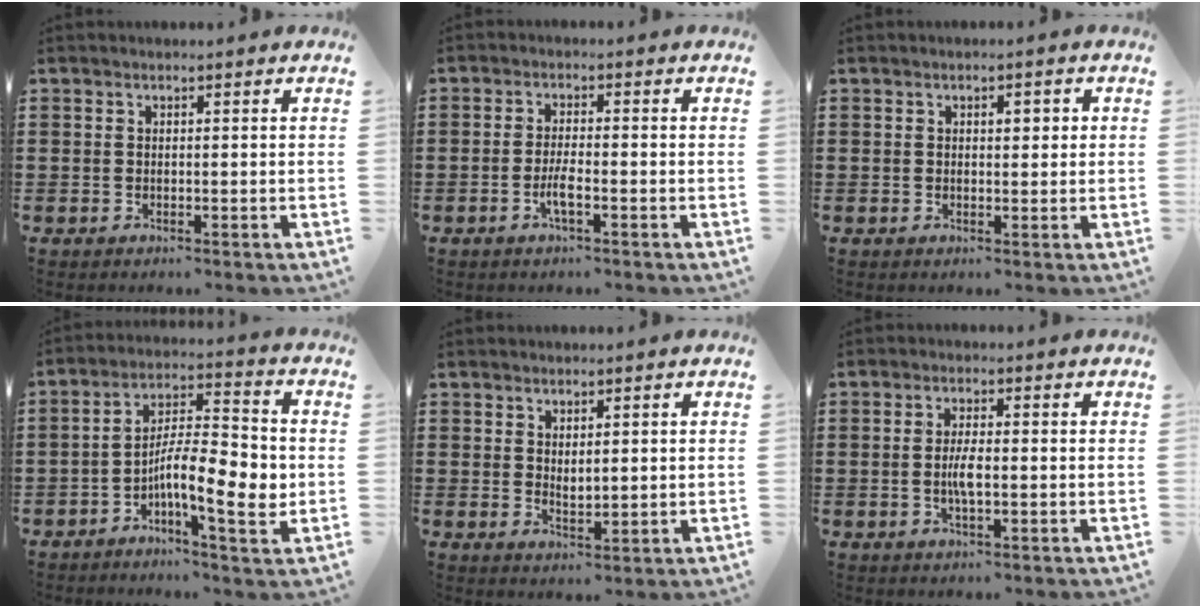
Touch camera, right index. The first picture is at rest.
{"total": 3.0, "force": [-1.4, 0.4, 2.7], "torque": [-0.060, -0.005, -0.029]}
{"total": 1.7, "force": [0.5, 0.9, 1.3], "torque": [-0.018, 0.006, 0.006]}
{"total": 10.3, "force": [-2.7, 2.9, 9.5], "torque": [-0.165, 0.004, -0.045]}
{"total": 1.6, "force": [1.2, 0.6, 0.8], "torque": [-0.016, 0.004, 0.021]}
{"total": 3.5, "force": [-0.6, 0.7, 3.3], "torque": [-0.073, -0.007, -0.014]}